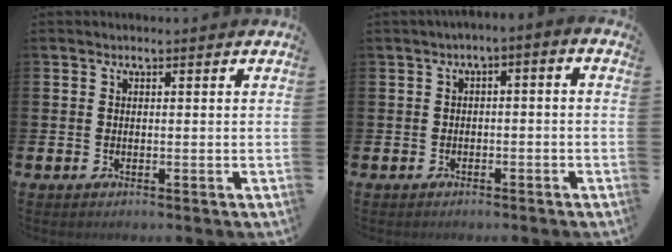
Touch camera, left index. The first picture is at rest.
{"total": 1.9, "force": [-1.7, 0.2, 0.8], "torque": [-0.018, 0.005, -0.039]}